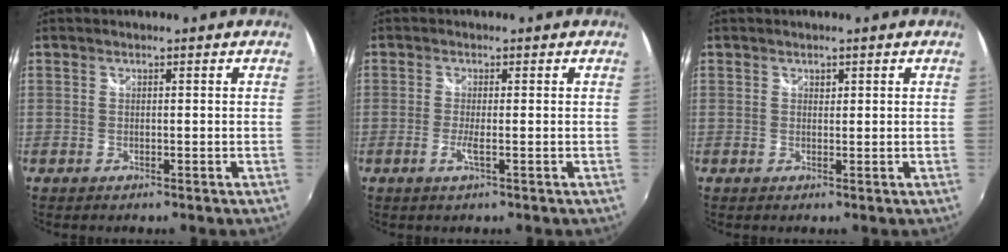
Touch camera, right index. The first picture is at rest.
{"total": 2.0, "force": [-0.7, -0.2, 1.9], "torque": [-0.040, -0.004, -0.014]}
{"total": 0.7, "force": [0.4, 0.5, 0.1], "torque": [-0.002, 0.000, 0.006]}